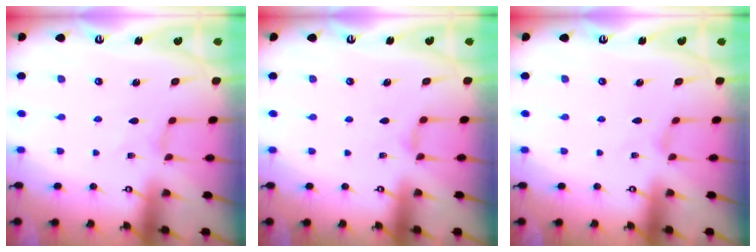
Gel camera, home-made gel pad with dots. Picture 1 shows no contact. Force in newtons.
{"total": 2.3, "press": 2.2, "slide": 0.5}
{"total": 0.0}